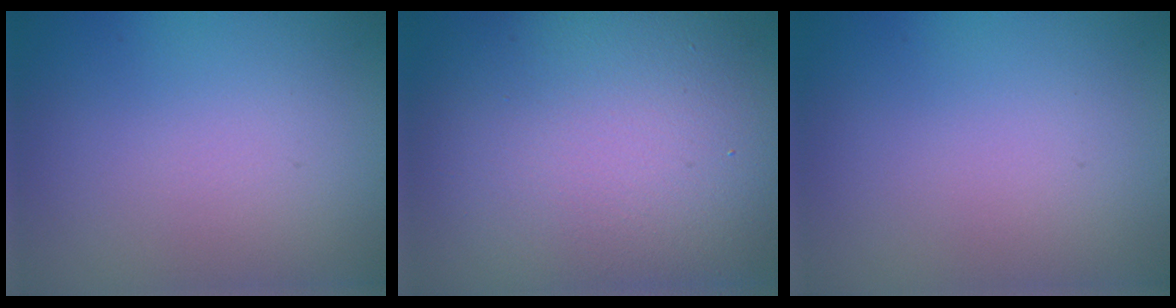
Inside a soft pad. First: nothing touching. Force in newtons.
{"total": 13.7, "press": 13.7, "slide": 0.7}
{"total": 0.0}